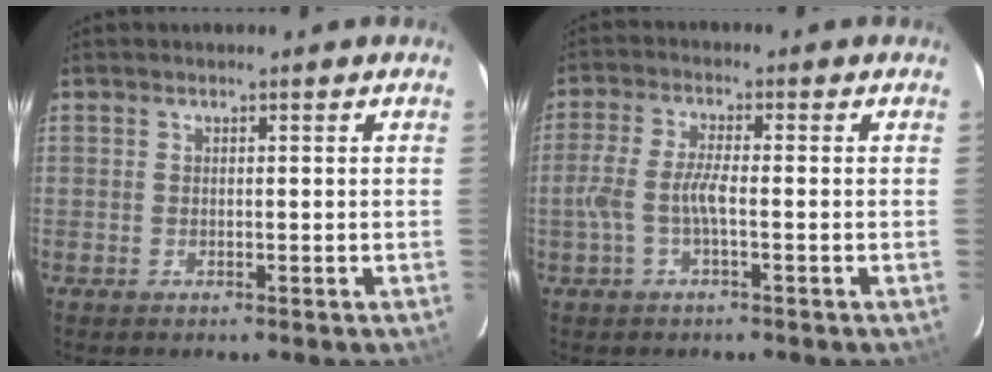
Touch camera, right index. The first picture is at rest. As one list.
[{"total": 5.0, "force": [-1.5, 0.7, 4.8], "torque": [-0.106, 0.002, -0.027]}]